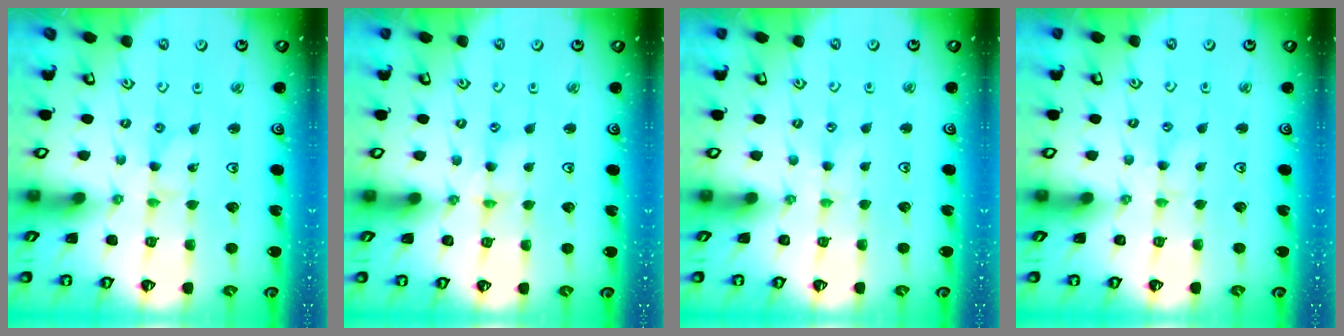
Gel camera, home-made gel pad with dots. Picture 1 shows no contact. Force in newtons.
{"total": 1.2, "press": 1.2, "slide": 0.3}
{"total": 0.8, "press": 0.8, "slide": 0.3}
{"total": 1.1, "press": 1.1, "slide": 0.3}